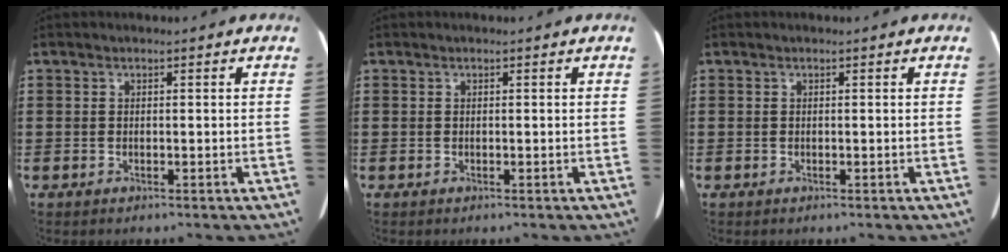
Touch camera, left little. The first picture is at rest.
{"total": 0.0}
{"total": 0.0}